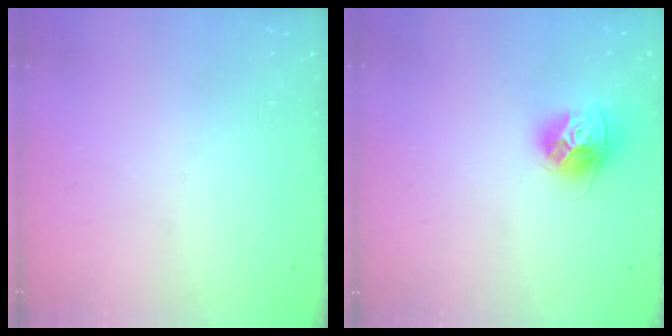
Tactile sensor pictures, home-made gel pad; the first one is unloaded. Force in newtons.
{"total": 12.1, "press": 12.1, "slide": 0.5}